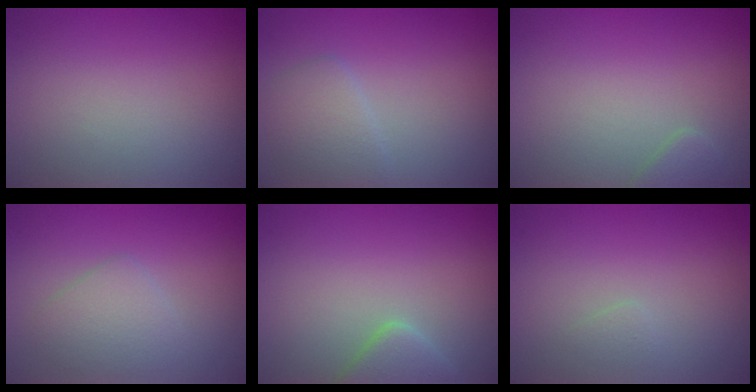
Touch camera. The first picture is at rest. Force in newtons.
{"total": 2.6, "press": 2.6, "slide": 0.3}
{"total": 1.2, "press": 1.2, "slide": 0.0}
{"total": 2.5, "press": 2.5, "slide": 0.1}
{"total": 2.5, "press": 2.5, "slide": 0.2}
{"total": 0.6, "press": 0.6, "slide": 0.1}